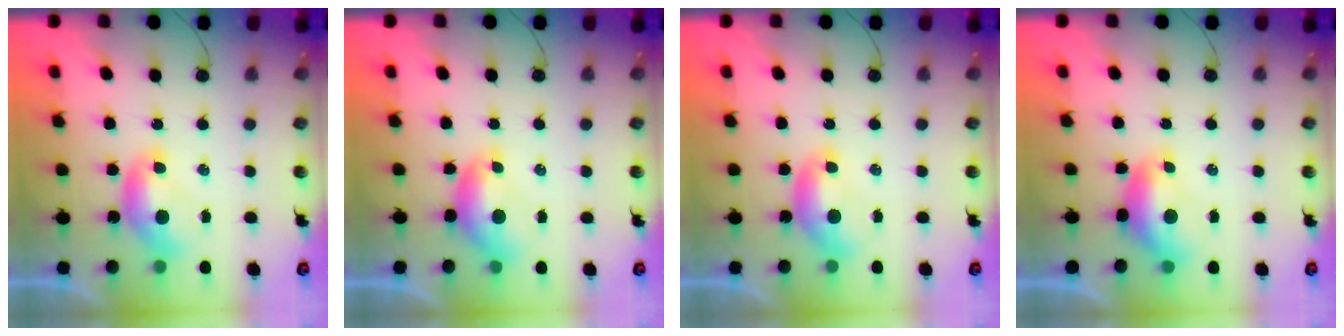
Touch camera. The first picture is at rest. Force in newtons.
{"total": 0.7, "press": 0.3, "slide": 0.6}
{"total": 0.0}
{"total": 0.5, "press": 0.1, "slide": 0.5}